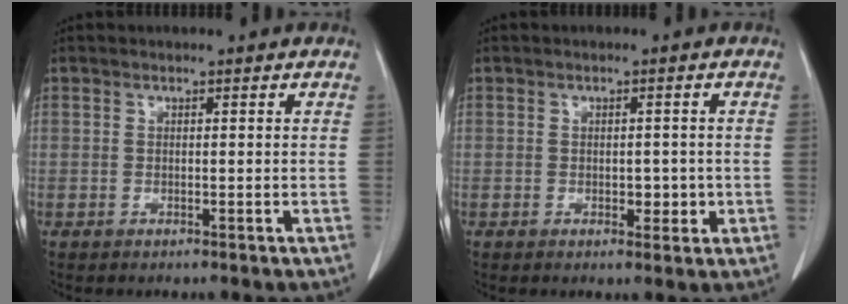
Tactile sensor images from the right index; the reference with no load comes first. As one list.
[{"total": 2.6, "force": [-0.5, 1.5, 2.0], "torque": [-0.020, 0.002, -0.003]}]